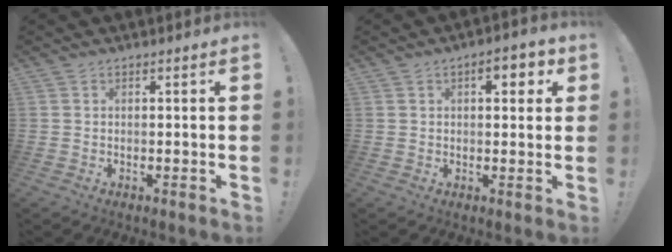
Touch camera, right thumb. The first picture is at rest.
{"total": 5.7, "force": [2.4, 2.7, 4.4], "torque": [-0.041, -0.008, 0.032]}